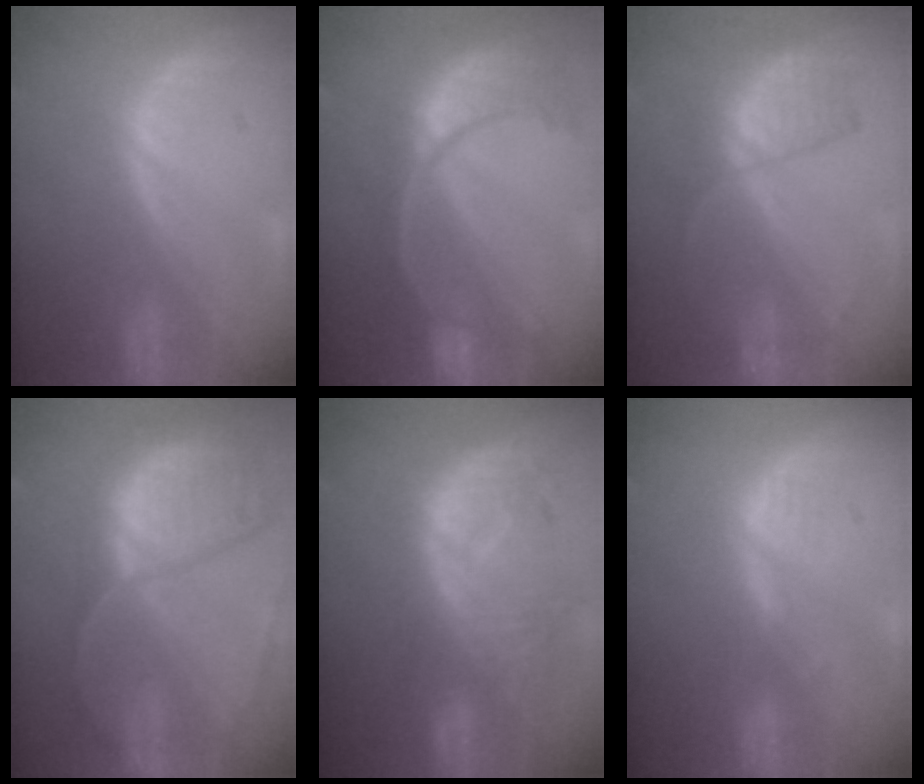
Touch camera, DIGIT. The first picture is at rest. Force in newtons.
{"total": 11.1, "press": 9.4, "slide": 5.9}
{"total": 7.0, "press": 6.0, "slide": 3.7}
{"total": 11.4, "press": 9.5, "slide": 6.4}
{"total": 10.9, "press": 9.7, "slide": 4.9}
{"total": 1.6, "press": 1.6, "slide": 0.2}